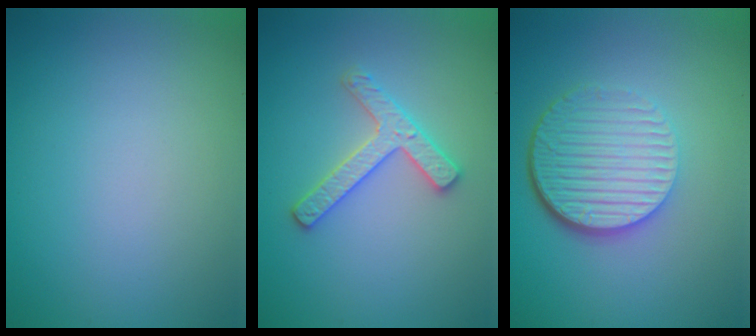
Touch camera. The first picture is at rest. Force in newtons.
{"total": 2.7, "press": 2.6, "slide": 0.5}
{"total": 6.5, "press": 4.4, "slide": 4.8}